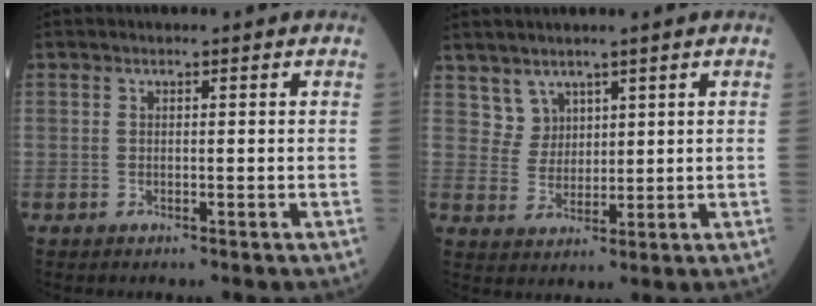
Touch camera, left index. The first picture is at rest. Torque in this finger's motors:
{"motor_torque": [-0.17, -0.02, -0.01, -0.03]}